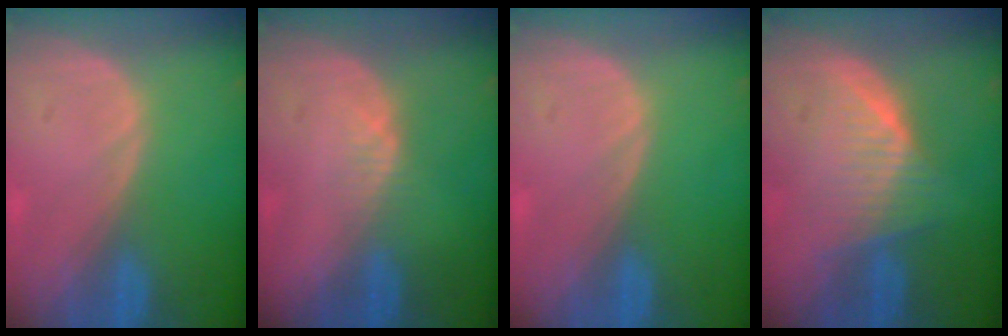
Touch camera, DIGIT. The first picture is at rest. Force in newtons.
{"total": 1.7, "press": 1.5, "slide": 0.8}
{"total": 0.0}
{"total": 6.5, "press": 6.2, "slide": 1.8}